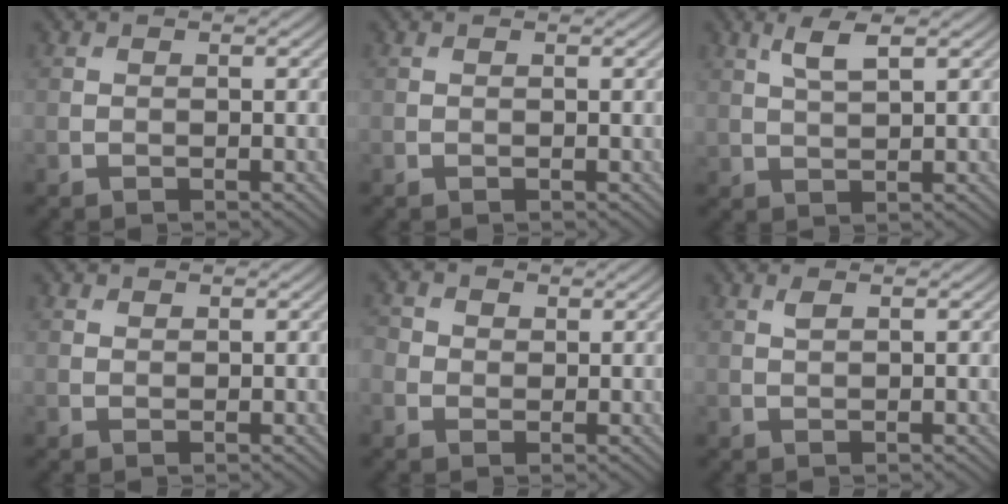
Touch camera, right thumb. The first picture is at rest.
{"total": 0.0}
{"total": 3.5, "force": [1.9, 1.1, 2.7], "torque": [-0.065, 0.001, 0.042]}
{"total": 0.8, "force": [0.7, 0.4, 0.1], "torque": [-0.001, 0.000, 0.012]}
{"total": 2.7, "force": [0.4, 2.5, 1.0], "torque": [-0.035, 0.005, 0.005]}
{"total": 0.8, "force": [0.5, 0.2, 0.6], "torque": [-0.016, 0.001, 0.011]}